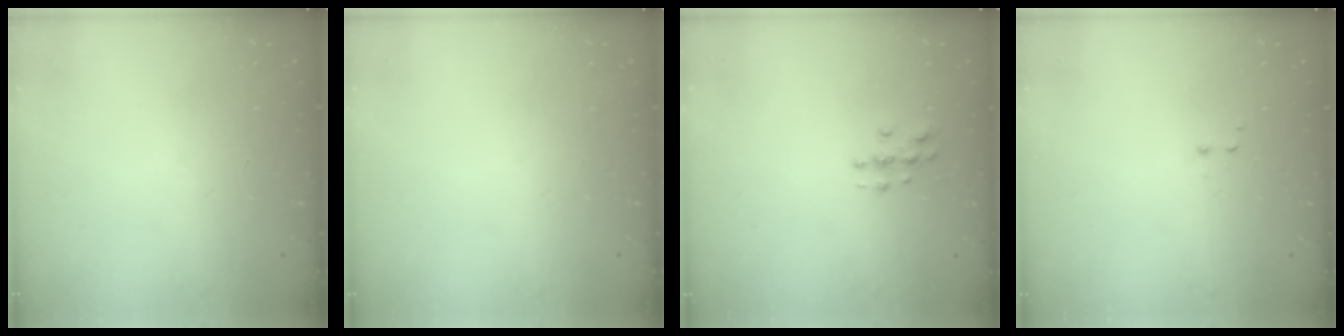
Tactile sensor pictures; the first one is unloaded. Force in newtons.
{"total": 0.0}
{"total": 3.3, "press": 3.3, "slide": 0.2}
{"total": 1.2, "press": 1.0, "slide": 0.6}